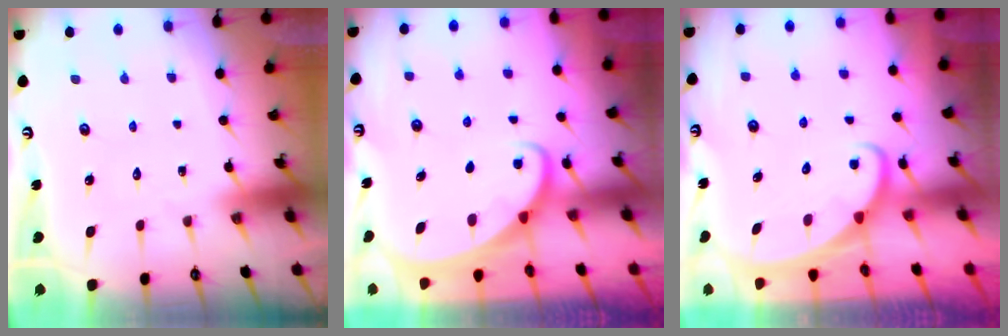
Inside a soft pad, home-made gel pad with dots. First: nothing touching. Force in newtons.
{"total": 1.7, "press": 1.7, "slide": 0.2}
{"total": 2.3, "press": 2.3, "slide": 0.1}